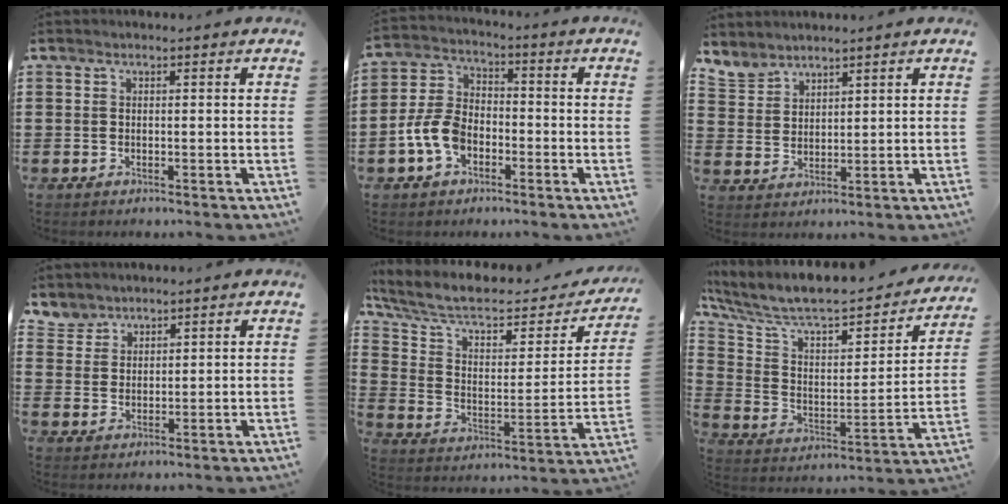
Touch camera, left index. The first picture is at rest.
{"total": 7.3, "force": [-3.0, 4.6, 4.8], "torque": [-0.133, 0.004, -0.067]}
{"total": 3.8, "force": [3.6, 1.3, 0.1], "torque": [-0.018, -0.010, 0.069]}
{"total": 3.2, "force": [2.8, 1.5, -0.2], "torque": [-0.011, -0.002, 0.055]}
{"total": 8.5, "force": [6.3, 2.8, 4.9], "torque": [-0.130, -0.040, 0.105]}
{"total": 8.2, "force": [6.8, 2.1, 4.2], "torque": [-0.115, -0.058, 0.111]}